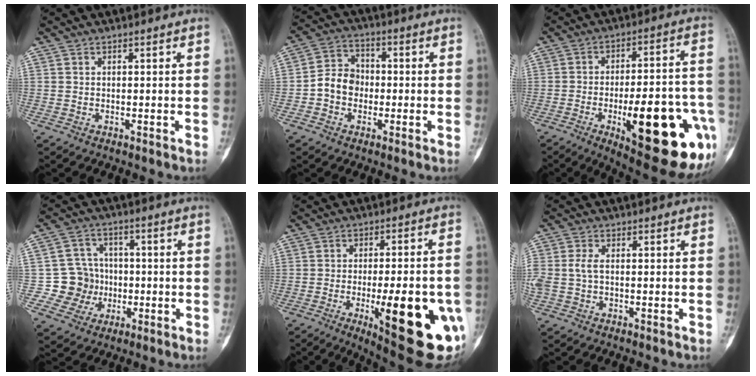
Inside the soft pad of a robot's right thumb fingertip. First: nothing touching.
{"total": 7.1, "force": [-1.2, 5.8, 4.0], "torque": [-0.052, 0.025, -0.034]}
{"total": 26.8, "force": [-9.2, 8.7, 23.6], "torque": [-0.269, 0.021, -0.110]}
{"total": 8.7, "force": [-1.3, 8.4, 1.6], "torque": [0.019, 0.020, -0.023]}
{"total": 22.9, "force": [-7.1, 6.6, 20.8], "torque": [-0.222, -0.003, -0.077]}
{"total": 3.8, "force": [0.0, 2.1, 3.1], "torque": [-0.091, 0.009, 0.000]}